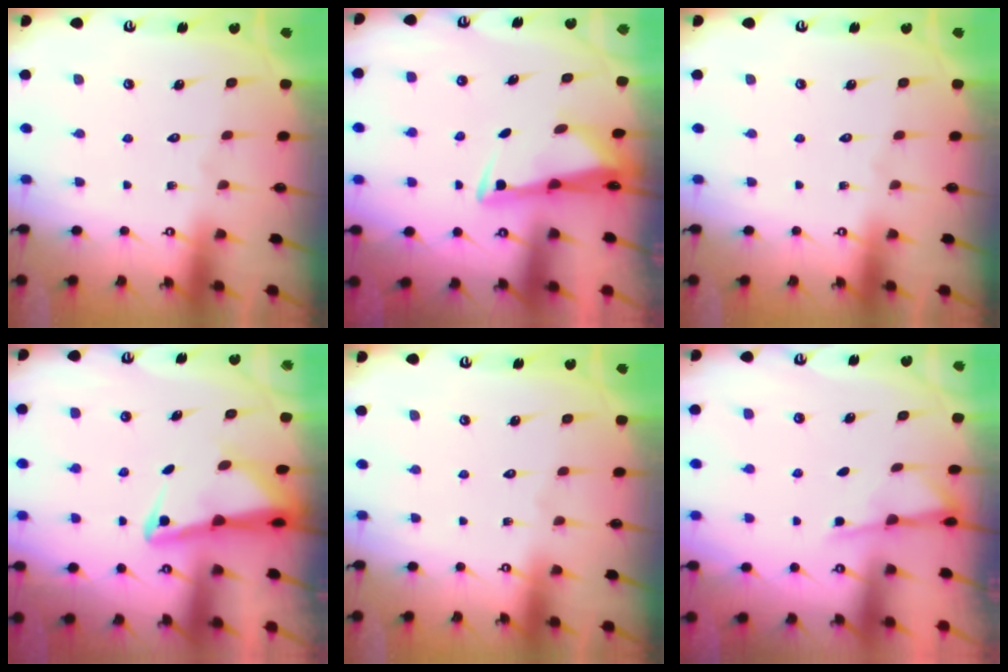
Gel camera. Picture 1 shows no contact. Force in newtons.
{"total": 3.1, "press": 2.9, "slide": 0.9}
{"total": 0.0}
{"total": 3.6, "press": 3.4, "slide": 1.1}
{"total": 0.0}
{"total": 1.9, "press": 1.8, "slide": 0.4}